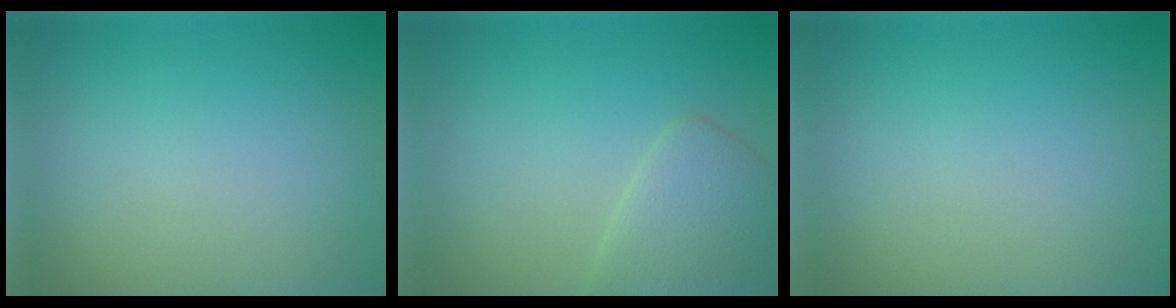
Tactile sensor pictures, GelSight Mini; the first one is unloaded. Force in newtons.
{"total": 2.9, "press": 2.9, "slide": 0.1}
{"total": 0.0}